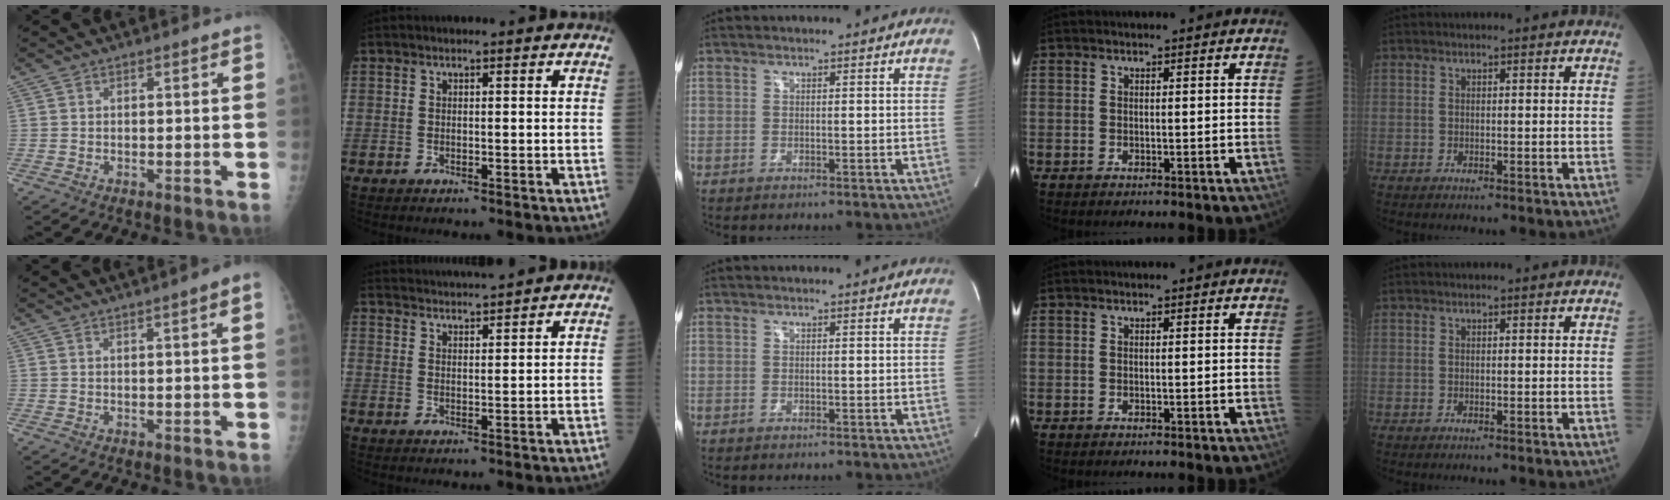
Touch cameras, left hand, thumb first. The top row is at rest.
{"thumb": {"total": 4.2, "force": [2.4, -0.2, 3.5], "torque": [-0.048, 0.010, 0.035]}, "index": {"total": 9.2, "force": [8.9, -0.7, 2.3], "torque": [-0.043, 0.024, 0.139]}}